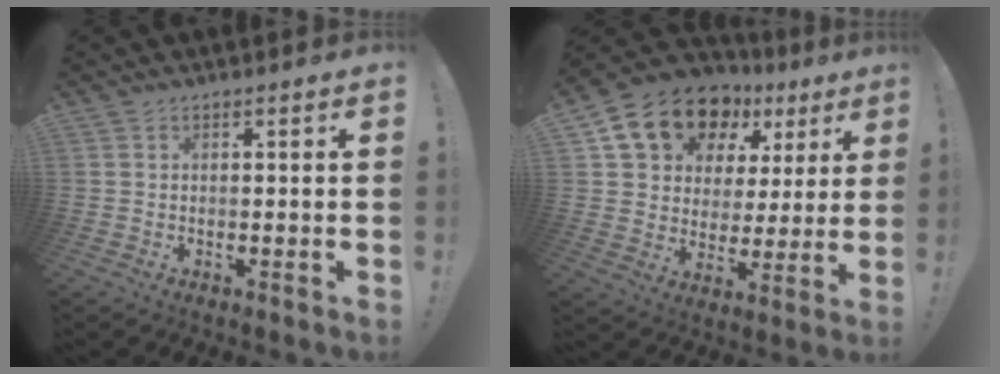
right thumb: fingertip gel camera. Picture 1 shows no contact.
{"total": 16.4, "force": [9.7, 10.7, 7.7], "torque": [-0.128, -0.052, 0.185]}